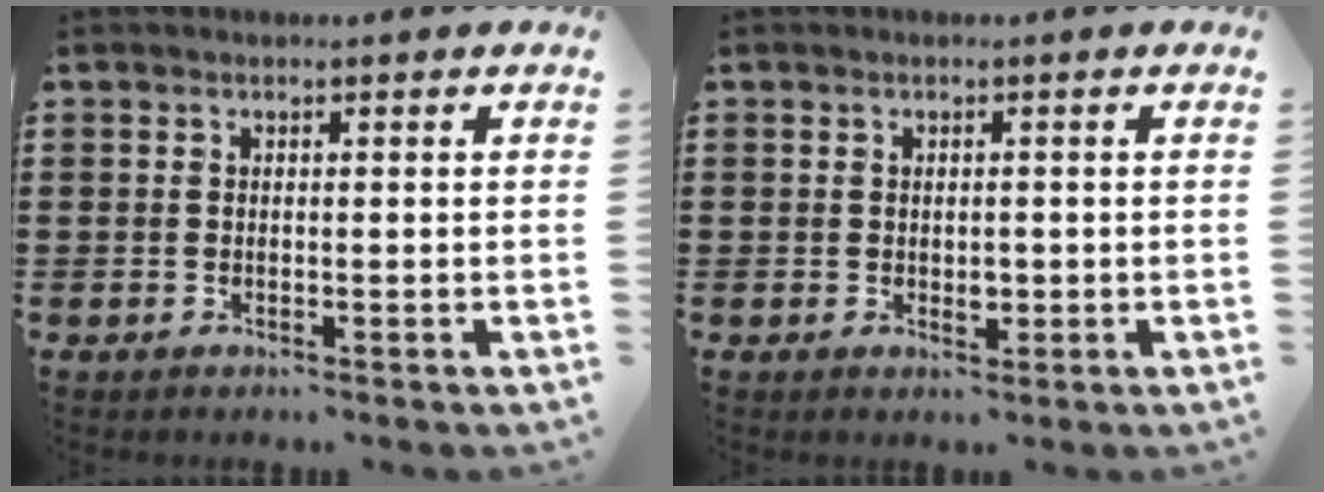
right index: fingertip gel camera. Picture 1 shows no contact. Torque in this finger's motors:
{"motor_torque": [-0.02, -0.05, 0.00, 0.00]}